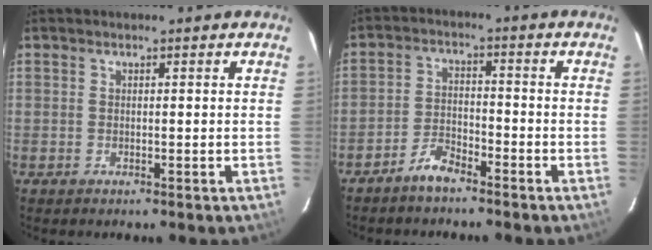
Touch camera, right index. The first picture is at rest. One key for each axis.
{"total": 4.6, "fx": -3.9, "fy": 1.4, "fz": 2.0, "tx": -0.054, "ty": 0.010, "tz": -0.076}